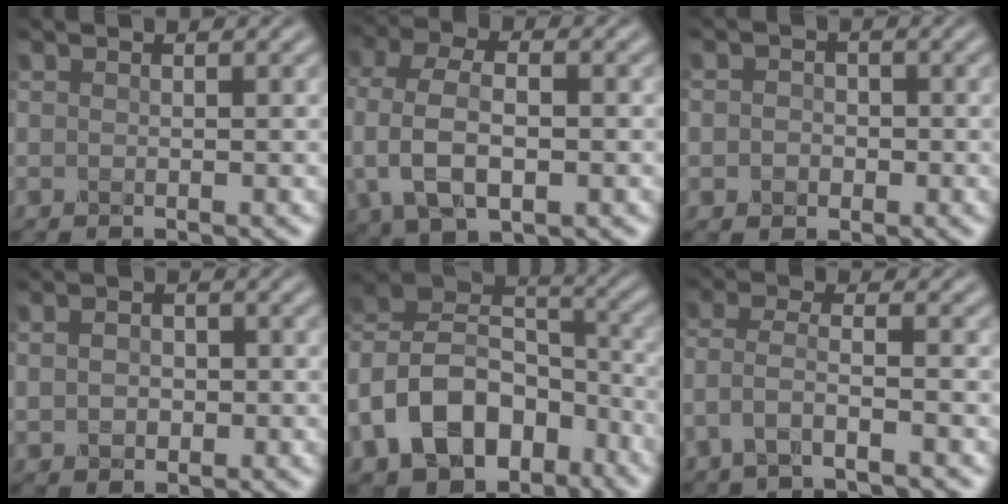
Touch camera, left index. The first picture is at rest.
{"total": 7.5, "force": [-0.8, 4.4, 5.9], "torque": [-0.128, 0.002, -0.021]}
{"total": 1.9, "force": [-0.2, 1.7, 0.8], "torque": [0.000, -0.001, -0.015]}
{"total": 2.8, "force": [0.3, 2.1, 1.9], "torque": [-0.039, 0.006, 0.005]}
{"total": 11.7, "force": [-4.9, 8.2, 6.7], "torque": [-0.133, 0.004, -0.097]}
{"total": 3.3, "force": [-2.0, 0.7, 2.5], "torque": [-0.056, 0.004, -0.048]}